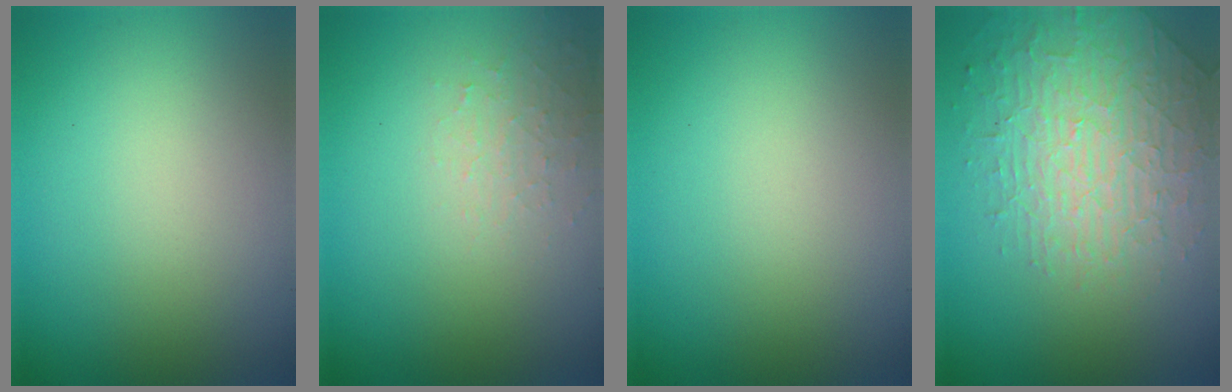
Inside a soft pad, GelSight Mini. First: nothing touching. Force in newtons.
{"total": 1.8, "press": 1.8, "slide": 0.4}
{"total": 0.0}
{"total": 3.9, "press": 3.9, "slide": 0.5}